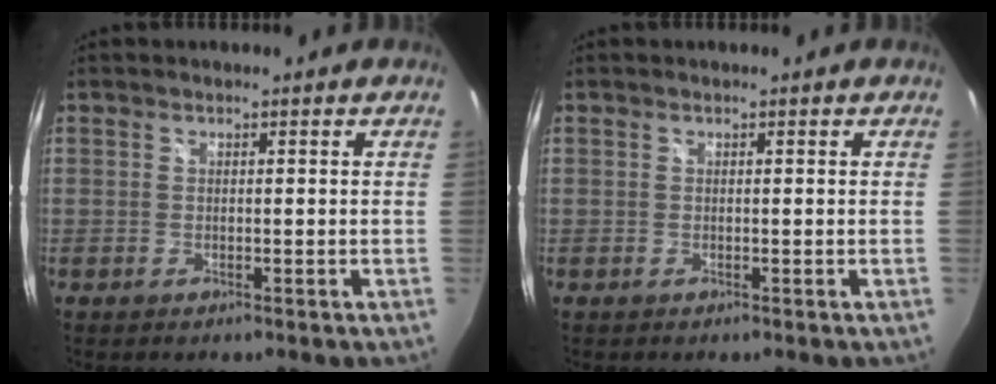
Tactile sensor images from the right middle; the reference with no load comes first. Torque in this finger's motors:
{"motor_torque": [0.02, -0.02, 0.00, 0.00]}